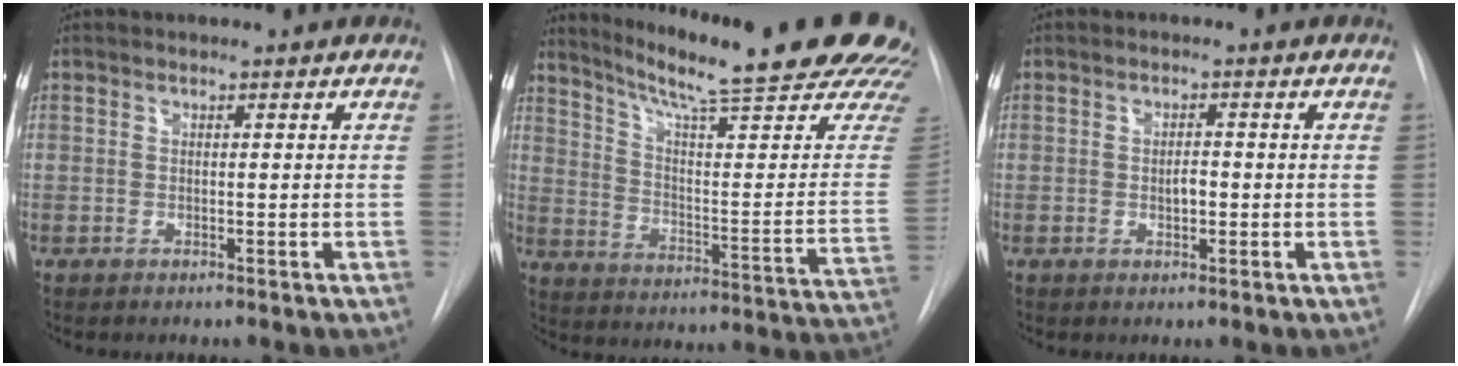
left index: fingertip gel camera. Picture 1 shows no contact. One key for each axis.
{"total": 28.5, "fx": 23.2, "fy": 1.0, "fz": 16.5, "tx": -0.218, "ty": -0.099, "tz": 0.298}
{"total": 2.0, "fx": -1.0, "fy": 0.9, "fz": 1.5, "tx": -0.024, "ty": -0.004, "tz": -0.015}